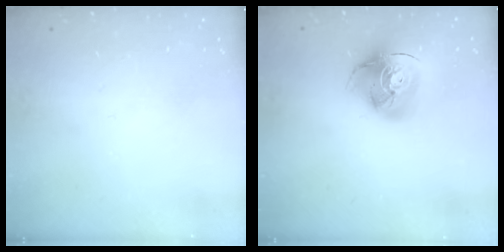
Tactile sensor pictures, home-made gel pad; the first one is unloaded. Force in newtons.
{"total": 13.8, "press": 13.7, "slide": 1.4}